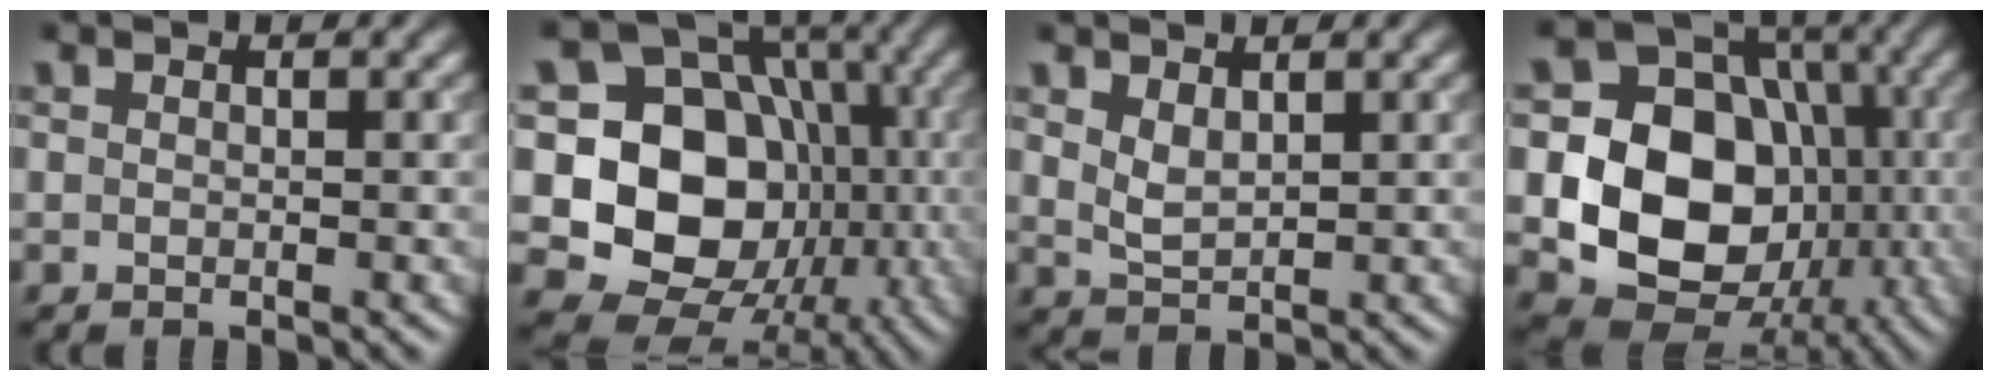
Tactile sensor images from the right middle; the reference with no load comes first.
{"total": 15.0, "force": [-1.5, 12.5, 8.2], "torque": [-0.124, -0.013, -0.038]}
{"total": 1.9, "force": [1.1, 0.9, 1.2], "torque": [-0.029, -0.002, 0.028]}
{"total": 14.3, "force": [-2.3, 12.0, 7.6], "torque": [-0.121, -0.022, -0.060]}